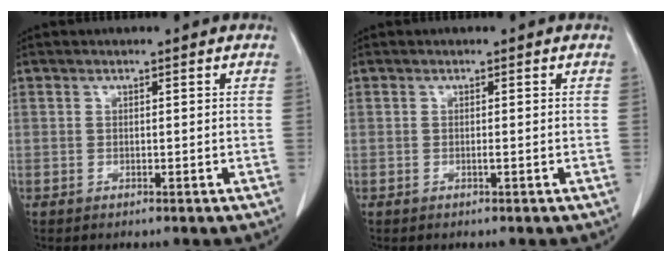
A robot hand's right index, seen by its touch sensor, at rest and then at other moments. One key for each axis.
{"total": 0.6, "fx": -0.2, "fy": 0.2, "fz": 0.6, "tx": -0.014, "ty": -0.001, "tz": -0.002}